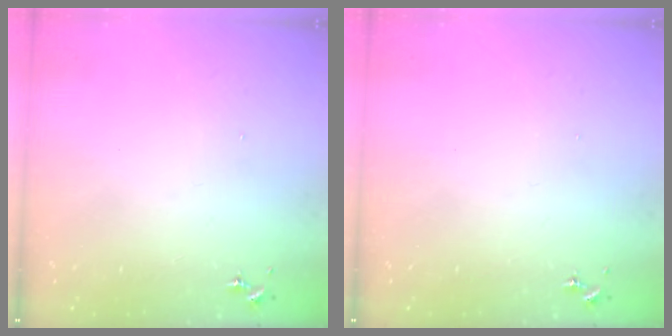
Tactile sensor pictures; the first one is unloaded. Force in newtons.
{"total": 0.0}